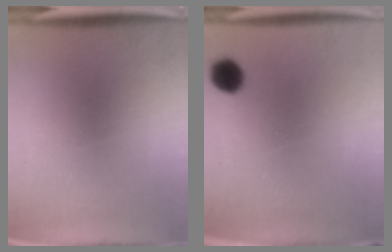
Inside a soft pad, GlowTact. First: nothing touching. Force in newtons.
{"total": 4.8}